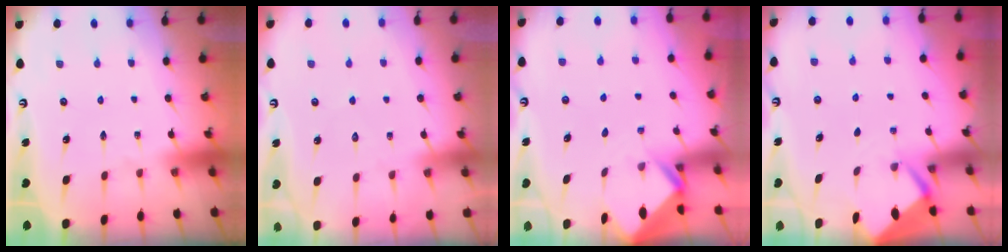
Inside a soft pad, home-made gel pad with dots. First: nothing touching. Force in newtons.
{"total": 4.6, "press": 4.6, "slide": 0.6}
{"total": 2.6, "press": 2.6, "slide": 0.2}
{"total": 2.6, "press": 2.6, "slide": 0.4}